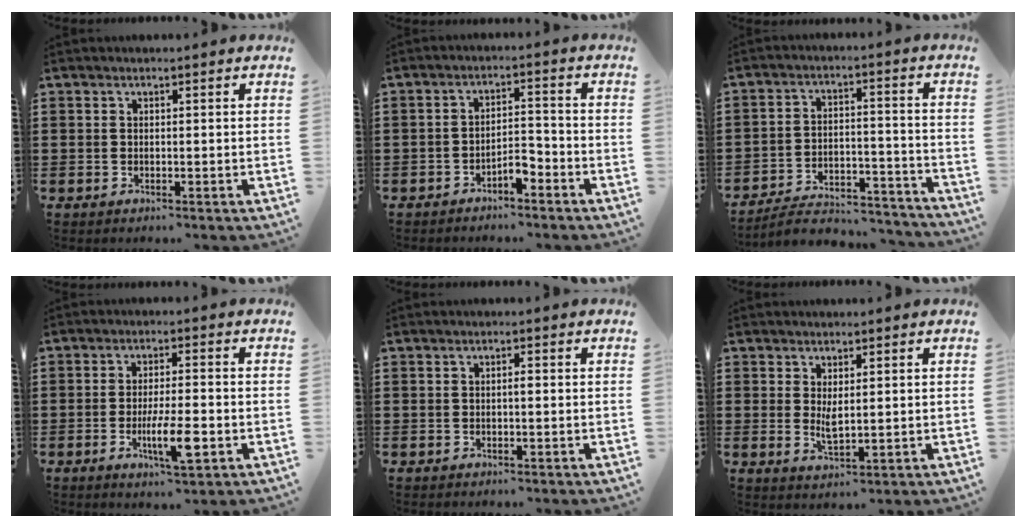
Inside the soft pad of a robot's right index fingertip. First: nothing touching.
{"total": 3.5, "force": [-2.7, 0.9, 2.0], "torque": [-0.037, 0.008, -0.053]}
{"total": 5.2, "force": [-4.9, 0.9, 1.4], "torque": [-0.031, 0.002, -0.100]}
{"total": 7.1, "force": [-2.5, 1.4, 6.5], "torque": [-0.117, -0.008, -0.042]}
{"total": 0.6, "force": [-0.1, 0.1, 0.6], "torque": [-0.012, -0.003, -0.001]}
{"total": 2.6, "force": [0.8, 0.7, 2.3], "torque": [-0.046, 0.000, 0.014]}